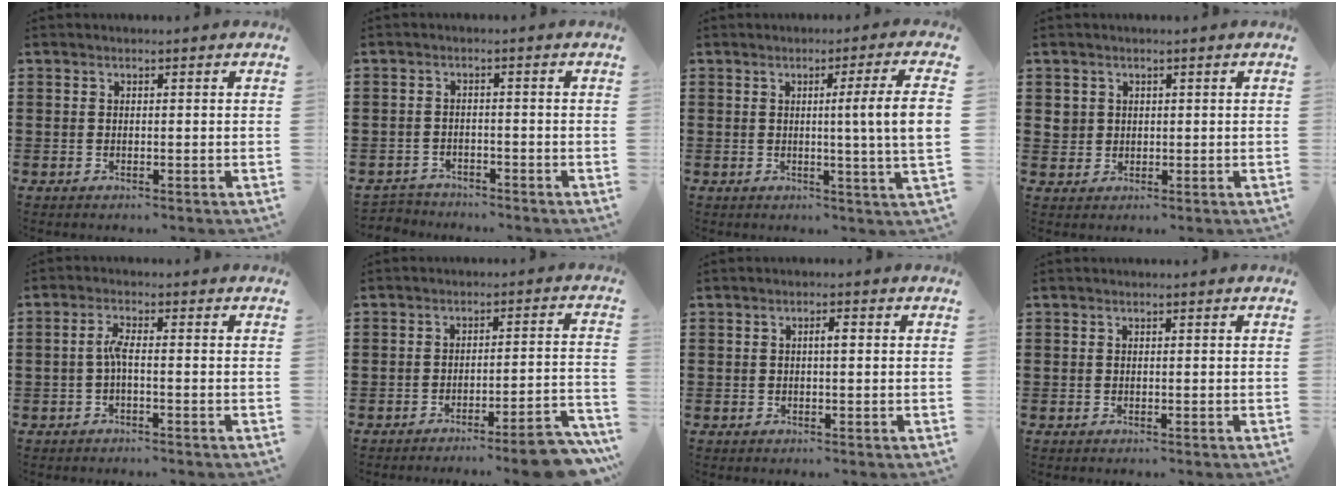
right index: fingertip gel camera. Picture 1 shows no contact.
{"total": 2.1, "force": [-2.0, 0.4, -0.3], "torque": [-0.002, 0.002, -0.046]}
{"total": 7.3, "force": [0.8, -1.1, 7.2], "torque": [-0.114, -0.015, 0.004]}
{"total": 1.9, "force": [0.7, 1.7, 0.4], "torque": [-0.016, 0.007, 0.014]}
{"total": 2.7, "force": [-0.6, 0.5, 2.6], "torque": [-0.058, -0.001, -0.015]}
{"total": 5.7, "force": [-5.0, -0.2, 2.9], "torque": [-0.042, -0.004, -0.093]}
{"total": 1.5, "force": [0.1, 0.3, 1.4], "torque": [-0.026, 0.003, 0.000]}
{"total": 0.0}